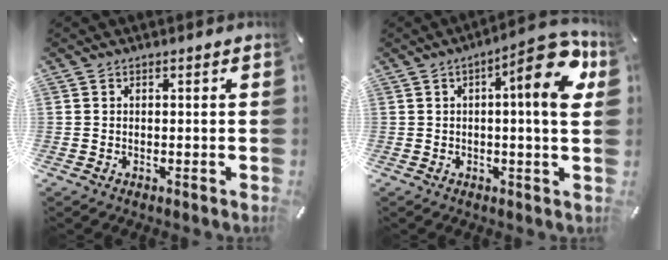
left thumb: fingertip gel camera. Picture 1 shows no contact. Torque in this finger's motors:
{"motor_torque": [0.72, 0.26, 0.56, 0.22, 0.09]}